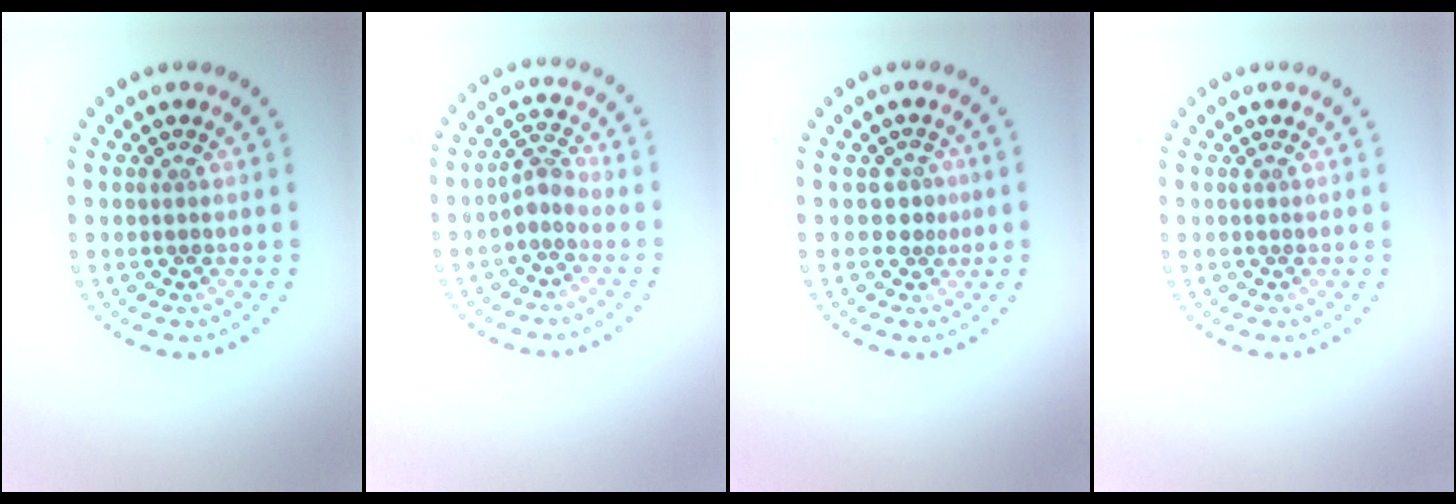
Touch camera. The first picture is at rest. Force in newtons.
{"total": 2.0, "press": 1.5, "slide": 1.3}
{"total": 1.7, "press": 1.2, "slide": 1.1}
{"total": 0.0}